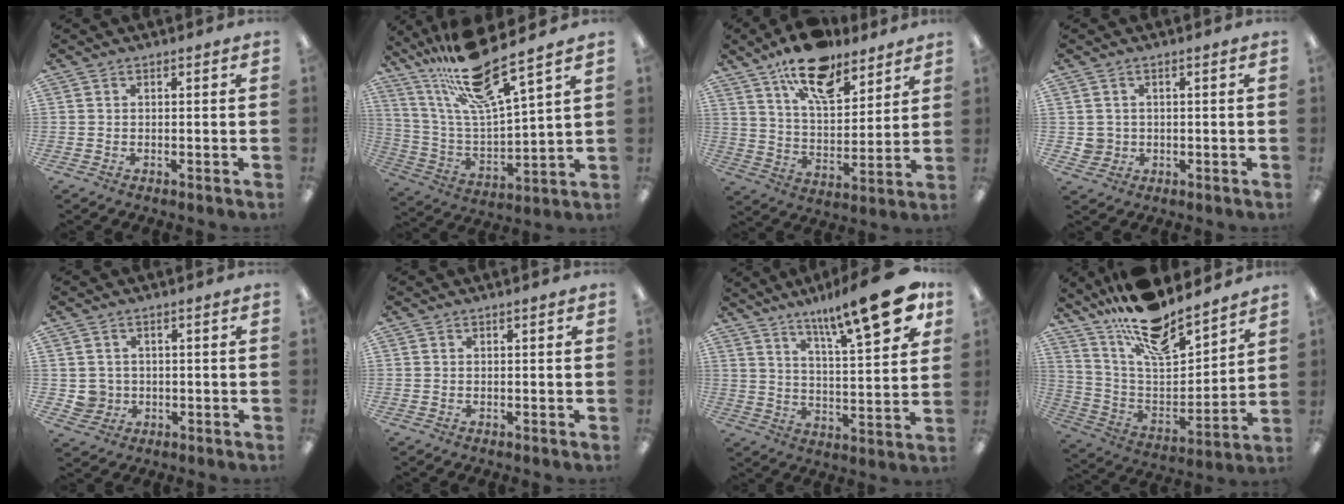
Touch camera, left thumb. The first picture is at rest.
{"total": 22.4, "force": [17.1, 4.7, 13.6], "torque": [-0.257, -0.098, 0.288]}
{"total": 15.9, "force": [11.7, 6.5, 8.6], "torque": [-0.142, -0.059, 0.204]}
{"total": 3.1, "force": [0.4, 2.9, 0.8], "torque": [-0.020, 0.005, 0.009]}
{"total": 3.5, "force": [0.3, 3.4, 0.6], "torque": [-0.019, 0.007, 0.008]}
{"total": 1.1, "force": [0.4, 0.1, 1.0], "torque": [-0.018, 0.001, 0.006]}
{"total": 18.7, "force": [12.7, 4.5, 13.0], "torque": [-0.186, -0.078, 0.200]}
{"total": 18.2, "force": [15.3, 5.7, 8.1], "torque": [-0.151, -0.108, 0.267]}